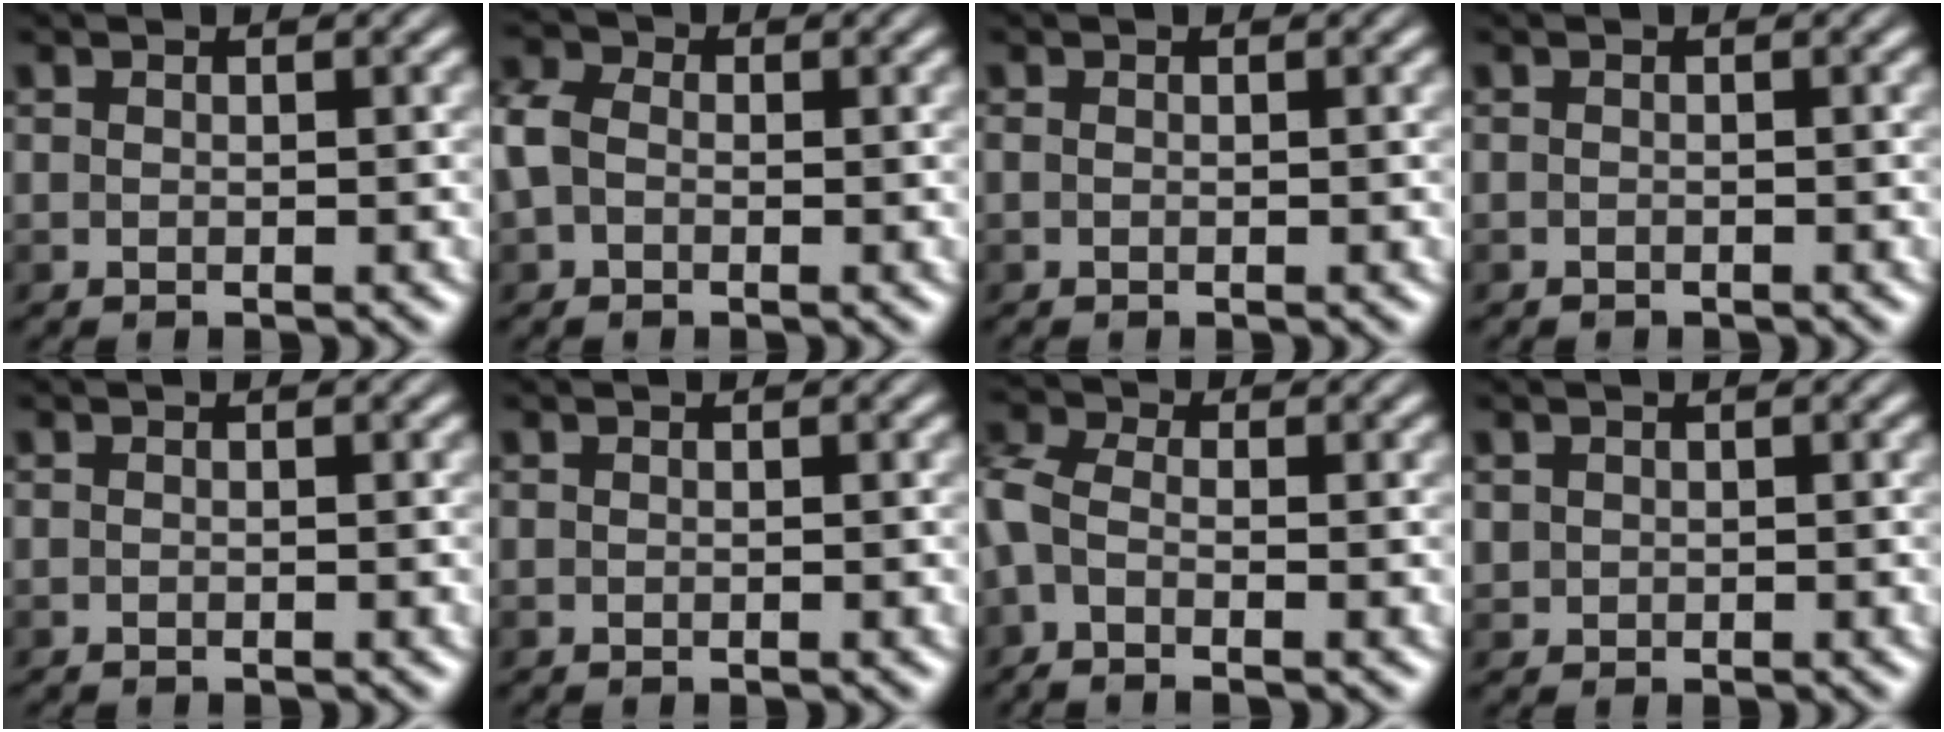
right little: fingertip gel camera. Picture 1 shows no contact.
{"total": 4.9, "force": [-0.3, 3.6, 3.2], "torque": [-0.086, 0.009, -0.012]}
{"total": 0.0}
{"total": 0.6, "force": [-0.5, -0.2, -0.3], "torque": [0.006, 0.001, -0.009]}
{"total": 0.0}
{"total": 0.0}
{"total": 6.7, "force": [-0.9, 4.2, 5.1], "torque": [-0.127, 0.007, -0.022]}
{"total": 0.7, "force": [0.2, 0.7, -0.1], "torque": [-0.007, -0.003, 0.004]}